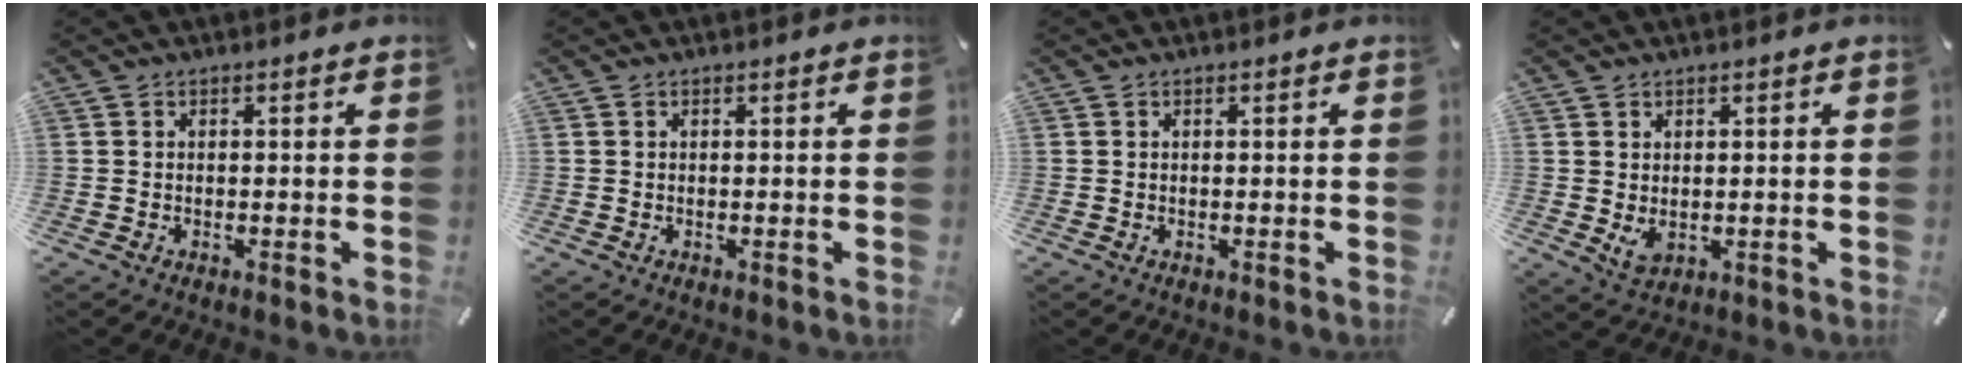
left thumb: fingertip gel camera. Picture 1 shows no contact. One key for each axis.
{"total": 0.0}
{"total": 0.0}
{"total": 3.6, "fx": 0.2, "fy": 2.6, "fz": 2.5, "tx": -0.041, "ty": -0.009, "tz": 0.001}